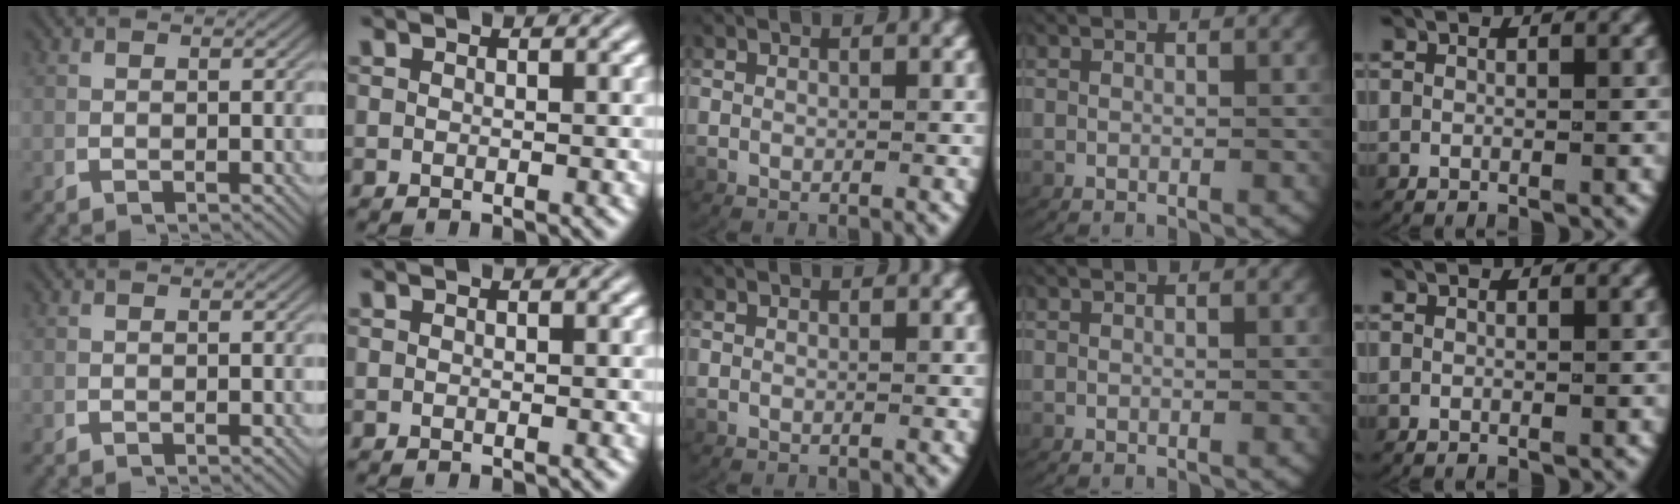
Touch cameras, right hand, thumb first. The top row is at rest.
{}